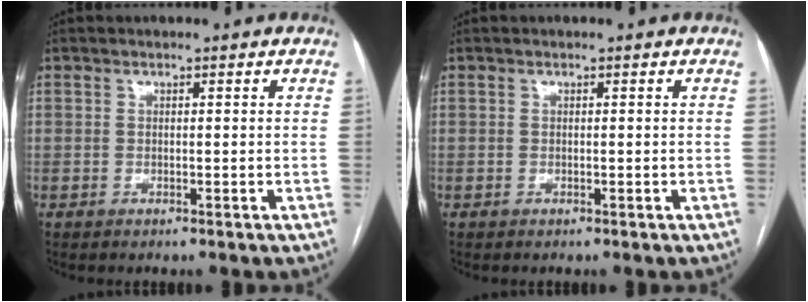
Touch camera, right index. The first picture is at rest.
{"total": 0.0}